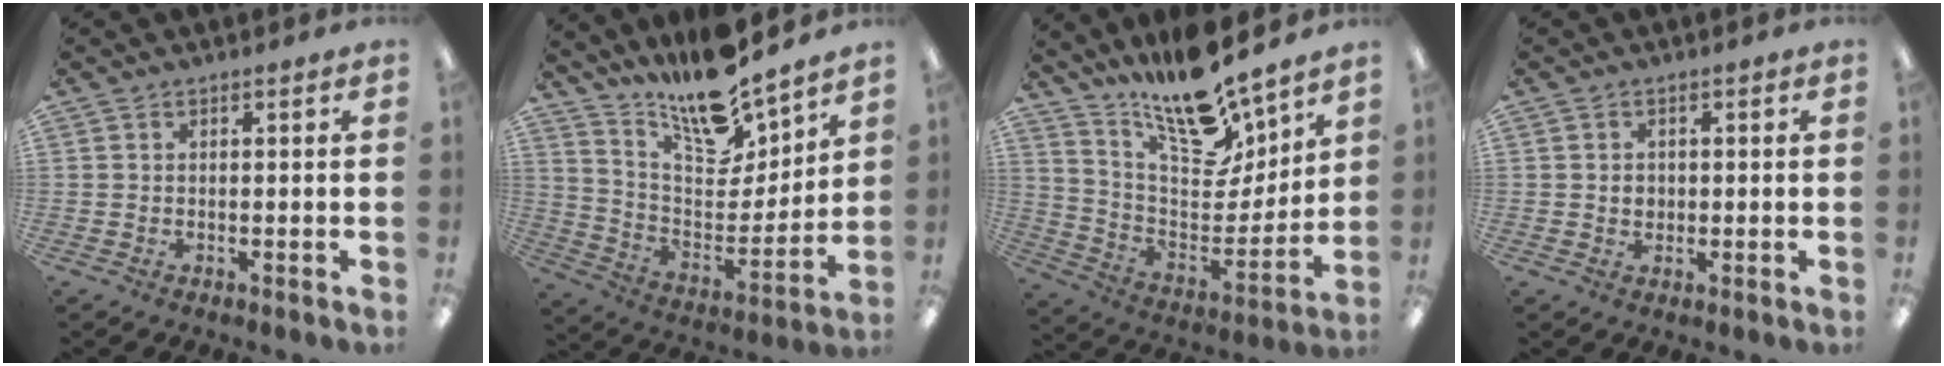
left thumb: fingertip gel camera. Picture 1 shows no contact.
{"total": 17.0, "force": [15.5, 3.3, 6.0], "torque": [-0.124, -0.123, 0.271]}
{"total": 18.0, "force": [16.0, 3.7, 7.4], "torque": [-0.140, -0.127, 0.278]}
{"total": 2.0, "force": [0.2, 1.8, 0.8], "torque": [-0.009, 0.001, -0.001]}